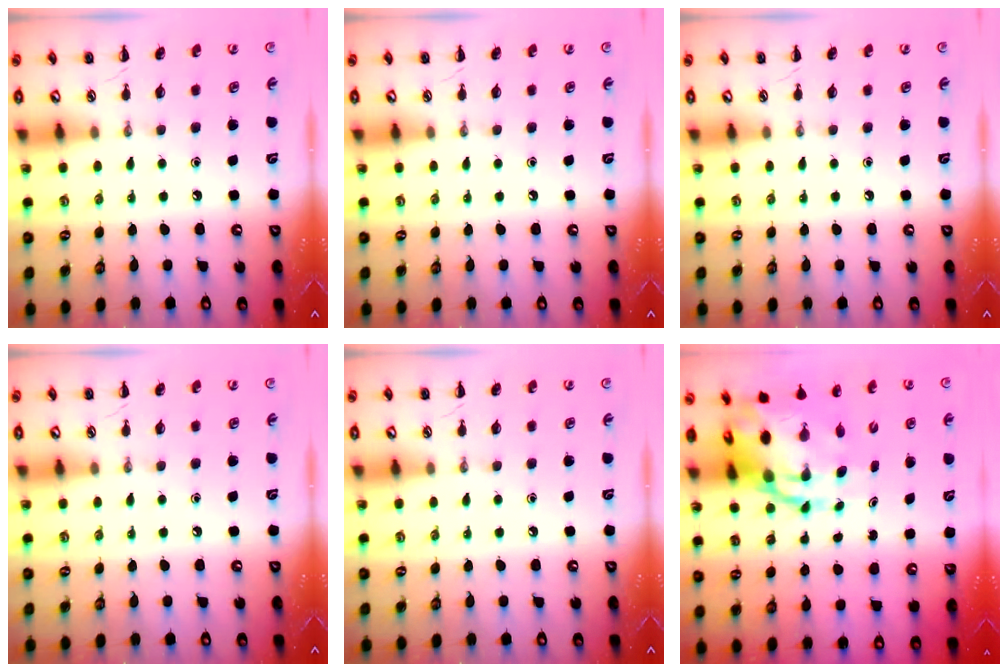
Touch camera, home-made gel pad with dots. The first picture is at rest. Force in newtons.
{"total": 0.0}
{"total": 0.0}
{"total": 0.0}
{"total": 0.0}
{"total": 11.2, "press": 10.8, "slide": 3.0}